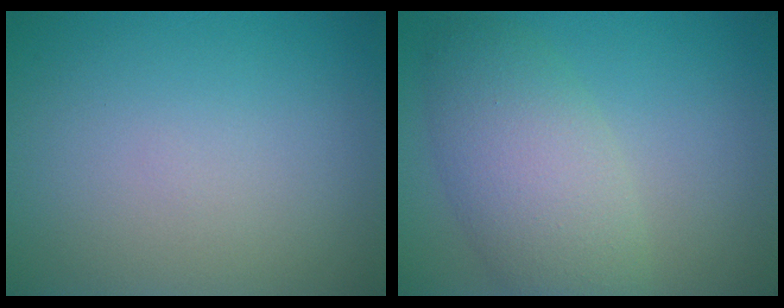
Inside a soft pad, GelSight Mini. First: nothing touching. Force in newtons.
{"total": 6.1, "press": 6.0, "slide": 0.3}